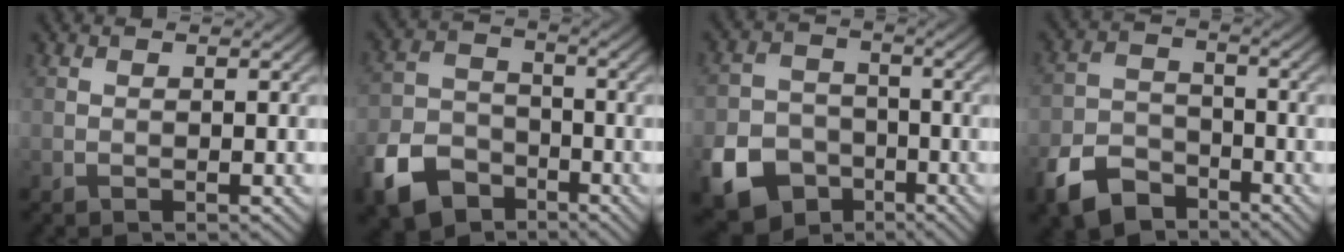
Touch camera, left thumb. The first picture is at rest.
{"total": 9.2, "force": [-5.6, 6.0, 4.2], "torque": [-0.105, -0.017, -0.122]}
{"total": 9.5, "force": [-4.9, 7.0, 4.2], "torque": [-0.100, -0.022, -0.101]}
{"total": 8.1, "force": [-5.5, 4.6, 3.6], "torque": [-0.085, -0.012, -0.119]}